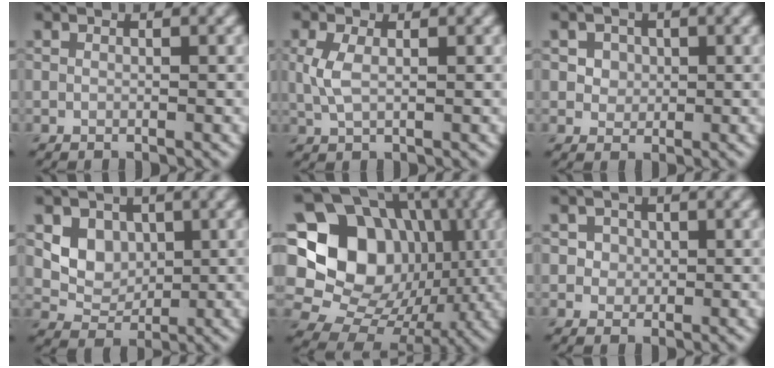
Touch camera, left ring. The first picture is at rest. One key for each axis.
{"total": 2.4, "fx": 0.3, "fy": 1.2, "fz": 2.0, "tx": -0.052, "ty": 0.002, "tz": 0.008}
{"total": 3.4, "fx": 1.4, "fy": 2.7, "fz": 1.5, "tx": -0.032, "ty": 0.005, "tz": 0.023}
{"total": 3.9, "fx": 1.0, "fy": 3.2, "fz": 1.9, "tx": -0.035, "ty": -0.009, "tz": 0.020}
{"total": 16.7, "fx": 2.1, "fy": 14.3, "fz": 8.2, "tx": -0.166, "ty": 0.020, "tz": 0.032}
{"total": 2.1, "fx": 0.8, "fy": 1.8, "fz": 0.8, "tx": -0.011, "ty": -0.001, "tz": 0.018}